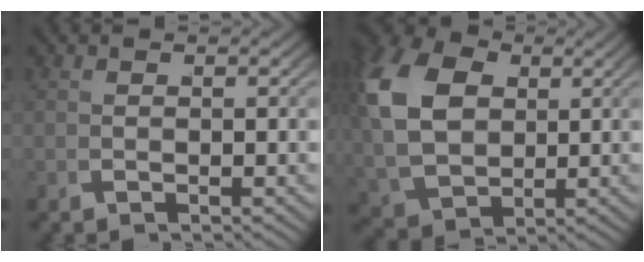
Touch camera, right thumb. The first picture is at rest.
{"total": 11.1, "force": [1.8, 8.4, 7.1], "torque": [-0.180, -0.042, 0.058]}